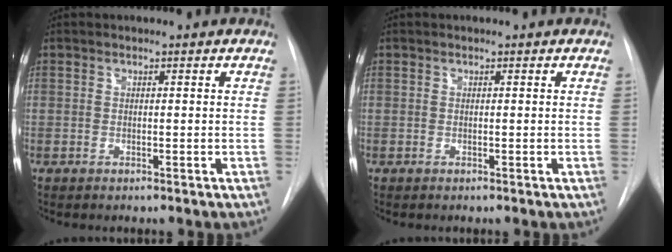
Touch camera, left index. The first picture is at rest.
{"total": 0.0}